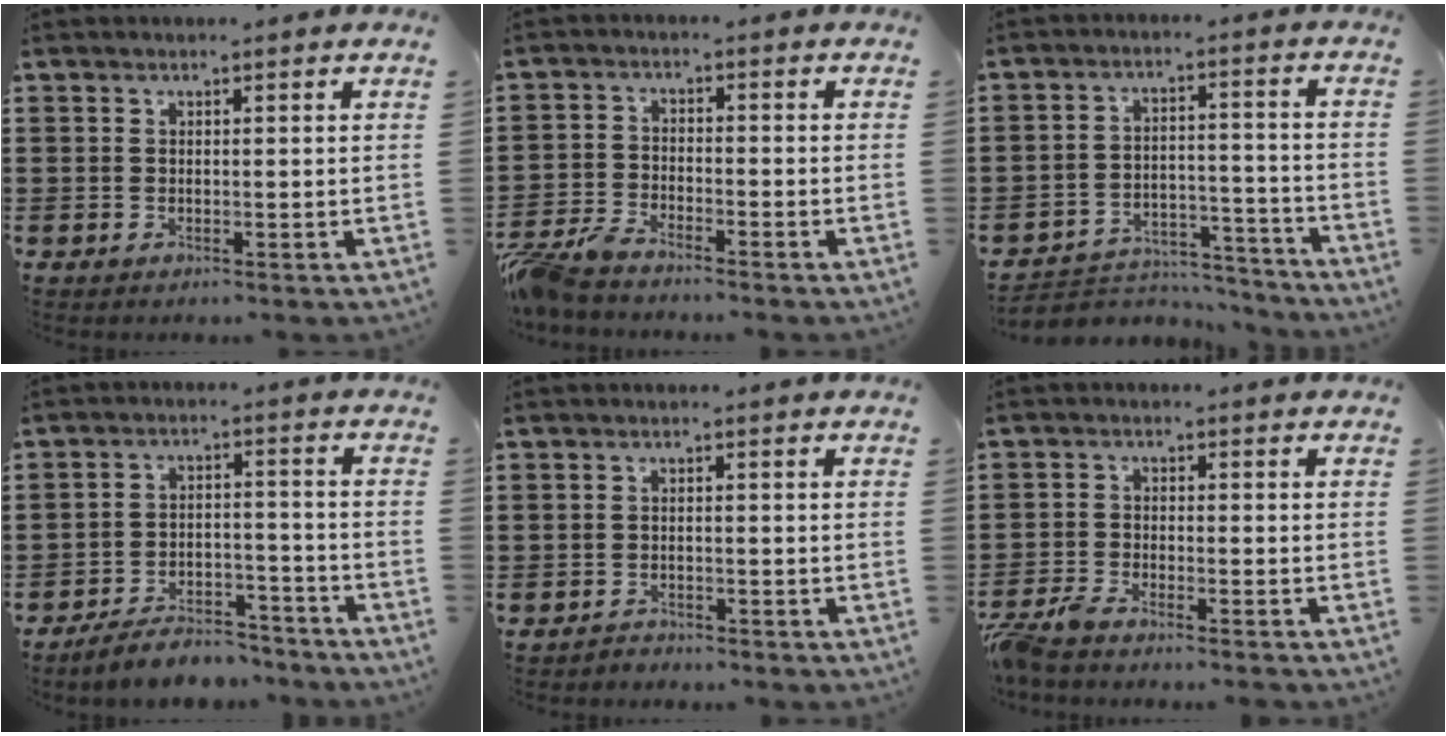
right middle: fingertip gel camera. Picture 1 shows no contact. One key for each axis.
{"total": 4.5, "fx": -4.2, "fy": 0.5, "fz": 1.5, "tx": -0.062, "ty": -0.012, "tz": -0.092}
{"total": 4.9, "fx": -4.7, "fy": 1.4, "fz": 0.2, "tx": -0.007, "ty": 0.013, "tz": -0.097}
{"total": 6.1, "fx": -5.8, "fy": 1.2, "fz": 1.4, "tx": -0.024, "ty": 0.013, "tz": -0.113}
{"total": 1.5, "fx": -1.5, "fy": 0.3, "fz": -0.2, "tx": -0.002, "ty": 0.002, "tz": -0.034}
{"total": 3.8, "fx": -3.6, "fy": 0.2, "fz": 1.2, "tx": -0.051, "ty": -0.012, "tz": -0.080}